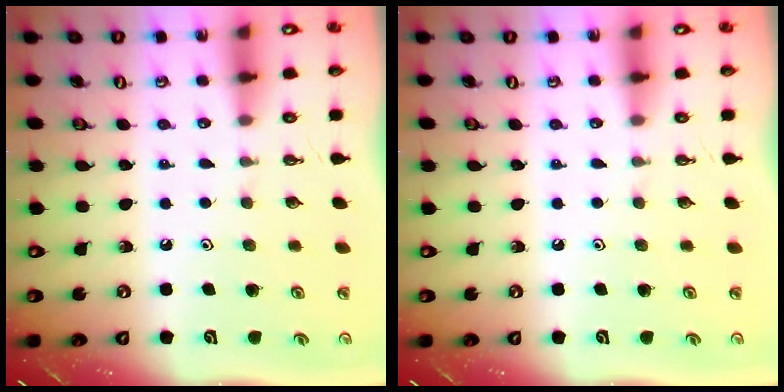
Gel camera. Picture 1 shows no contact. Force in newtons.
{"total": 0.0}